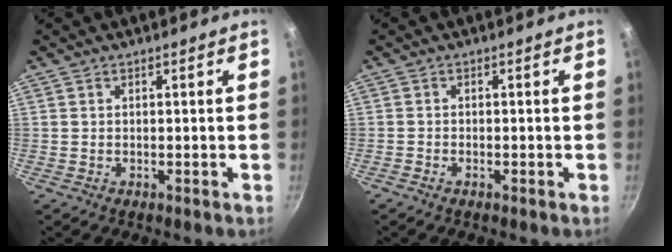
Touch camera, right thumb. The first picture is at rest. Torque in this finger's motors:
{"motor_torque": [-0.41, 0.05, -0.43, 0.13, 0.03]}